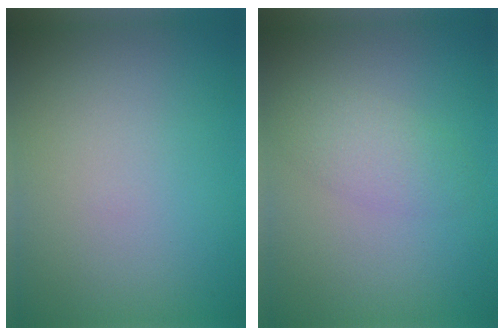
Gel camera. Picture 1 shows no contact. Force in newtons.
{"total": 2.2, "press": 2.2, "slide": 0.0}